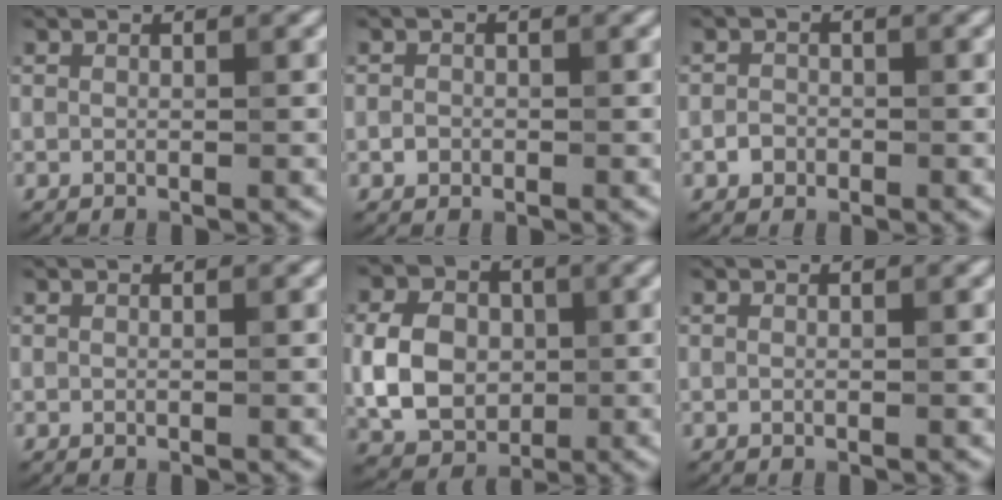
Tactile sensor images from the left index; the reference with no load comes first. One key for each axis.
{"total": 0.9, "fx": -0.3, "fy": 0.8, "fz": 0.3, "tx": 0.000, "ty": -0.002, "tz": -0.008}
{"total": 1.3, "fx": -0.6, "fy": 1.1, "fz": 0.4, "tx": -0.001, "ty": 0.000, "tz": -0.013}
{"total": 0.0}
{"total": 6.5, "fx": -0.4, "fy": 5.1, "fz": 4.0, "tx": -0.077, "ty": 0.005, "tz": -0.014}
{"total": 0.0}